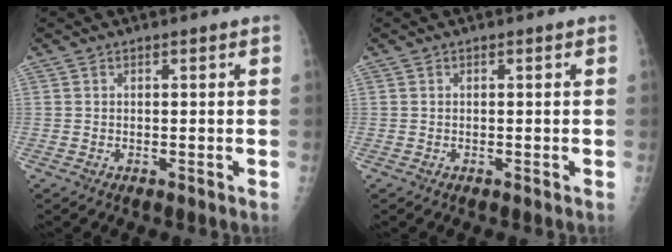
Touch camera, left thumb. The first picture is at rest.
{"total": 0.0}